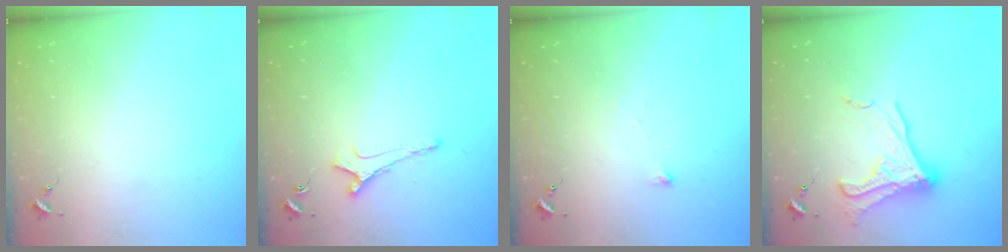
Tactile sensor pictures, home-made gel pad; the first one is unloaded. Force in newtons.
{"total": 4.5, "press": 4.4, "slide": 0.9}
{"total": 2.6, "press": 2.6, "slide": 0.6}
{"total": 15.4, "press": 15.4, "slide": 1.3}